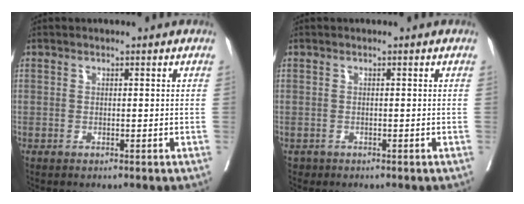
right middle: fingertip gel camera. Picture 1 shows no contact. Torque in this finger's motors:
{"motor_torque": [-0.31, -0.14, 0.00, -0.01]}